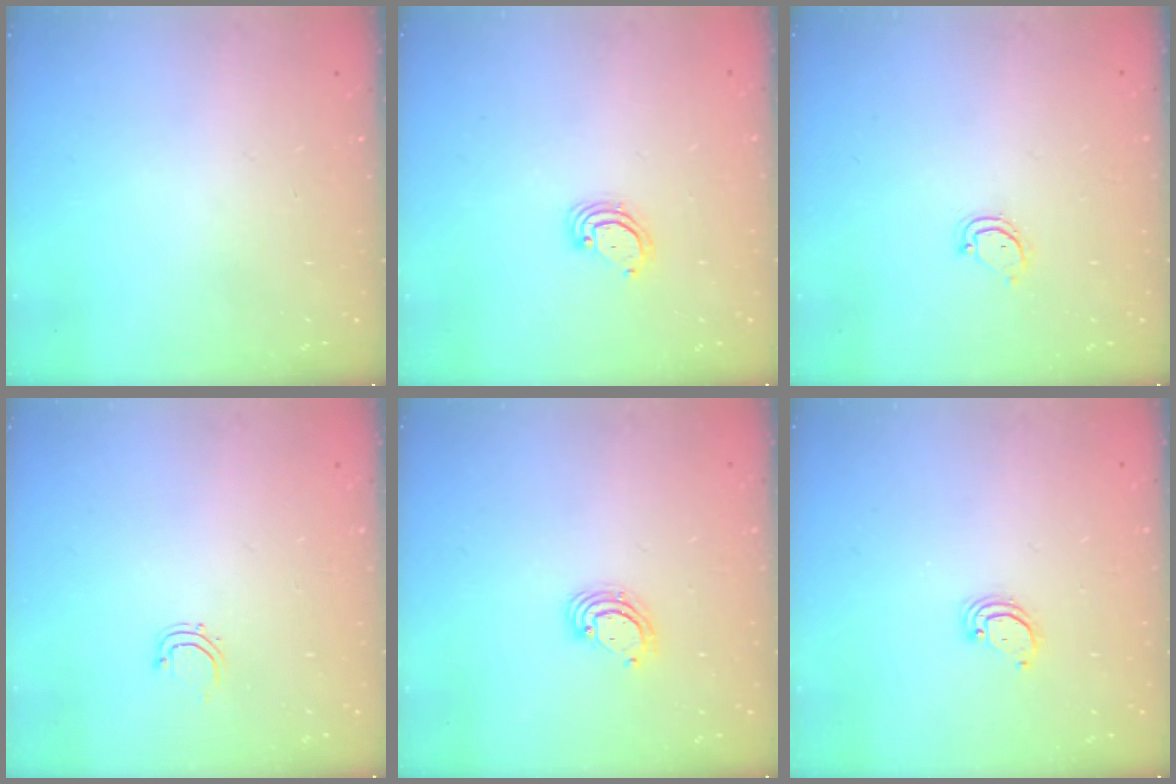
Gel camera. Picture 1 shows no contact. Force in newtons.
{"total": 3.0, "press": 2.9, "slide": 0.3}
{"total": 3.6, "press": 3.6, "slide": 0.2}
{"total": 2.8, "press": 2.7, "slide": 0.5}
{"total": 3.7, "press": 3.7, "slide": 0.3}
{"total": 2.6, "press": 2.6, "slide": 0.1}